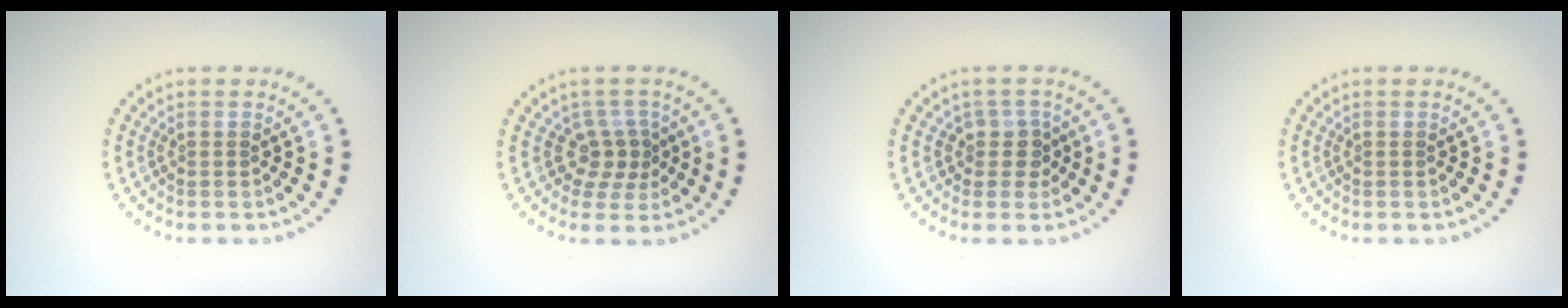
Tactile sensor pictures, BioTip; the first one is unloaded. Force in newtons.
{"total": 2.6, "press": 1.8, "slide": 1.8}
{"total": 2.0, "press": 1.6, "slide": 1.2}
{"total": 0.0}